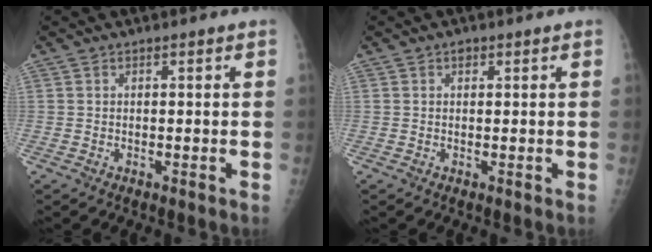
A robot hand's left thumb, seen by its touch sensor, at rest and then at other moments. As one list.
[{"total": 0.9, "force": [0.5, 0.7, 0.5], "torque": [-0.001, -0.001, 0.005]}]